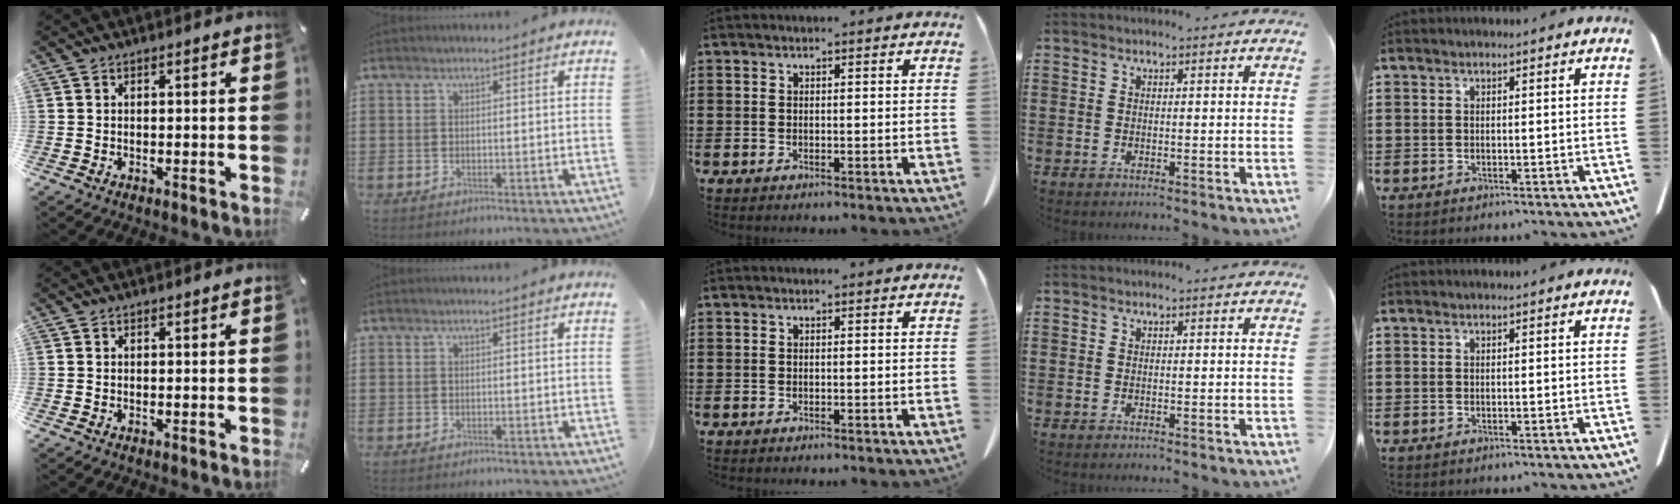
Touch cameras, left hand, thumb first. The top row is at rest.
{}